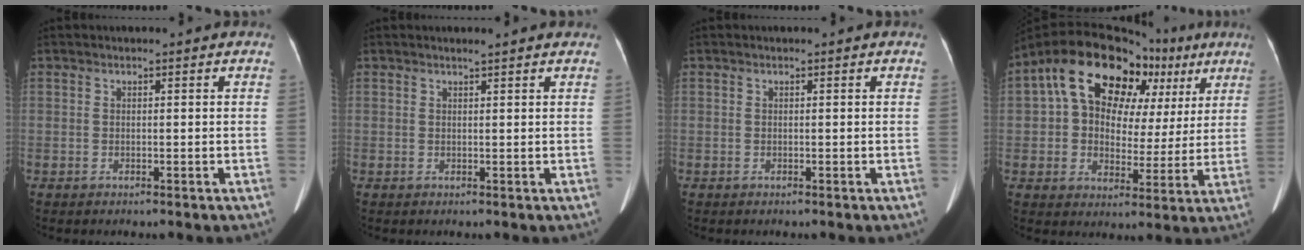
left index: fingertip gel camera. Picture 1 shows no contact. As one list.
[{"total": 2.2, "force": [2.0, 0.0, 1.0], "torque": [-0.016, 0.013, 0.024]}, {"total": 0.0}, {"total": 17.9, "force": [8.7, 11.0, 11.1], "torque": [-0.150, 0.060, 0.134]}]